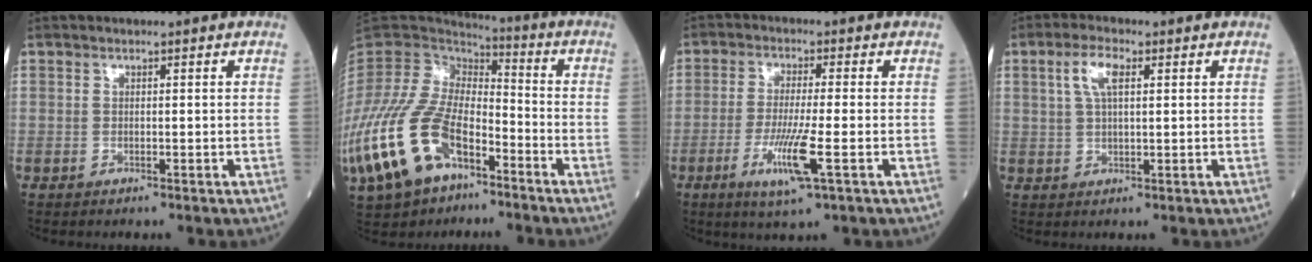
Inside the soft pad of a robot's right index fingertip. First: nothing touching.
{"total": 19.8, "force": [-10.2, 9.9, 13.7], "torque": [-0.311, -0.016, -0.193]}
{"total": 7.7, "force": [-2.7, -0.1, 7.2], "torque": [-0.142, -0.021, -0.050]}
{"total": 4.7, "force": [1.8, 1.8, 3.9], "torque": [-0.082, 0.011, 0.035]}